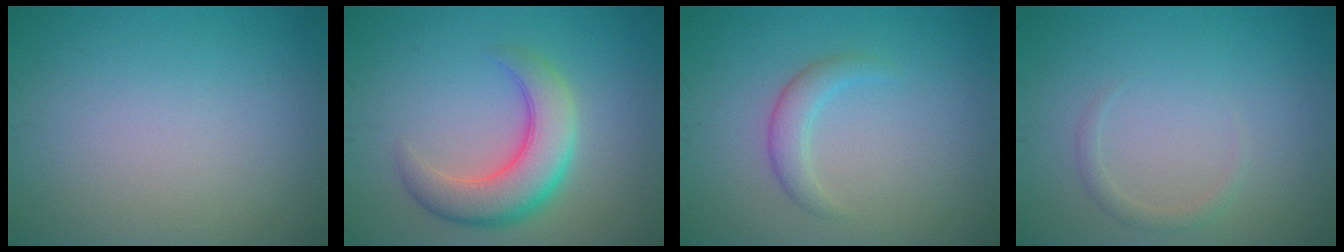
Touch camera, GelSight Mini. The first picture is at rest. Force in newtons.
{"total": 6.2, "press": 6.2, "slide": 0.2}
{"total": 2.1, "press": 2.1, "slide": 0.1}
{"total": 1.1, "press": 1.1, "slide": 0.1}